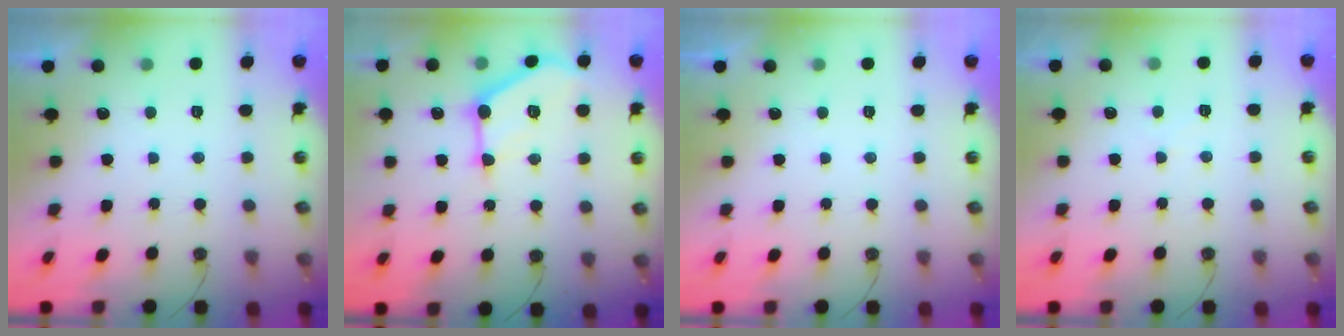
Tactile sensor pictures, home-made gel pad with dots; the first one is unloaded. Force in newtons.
{"total": 13.6, "press": 13.6, "slide": 0.7}
{"total": 0.0}
{"total": 4.1, "press": 4.1, "slide": 0.6}